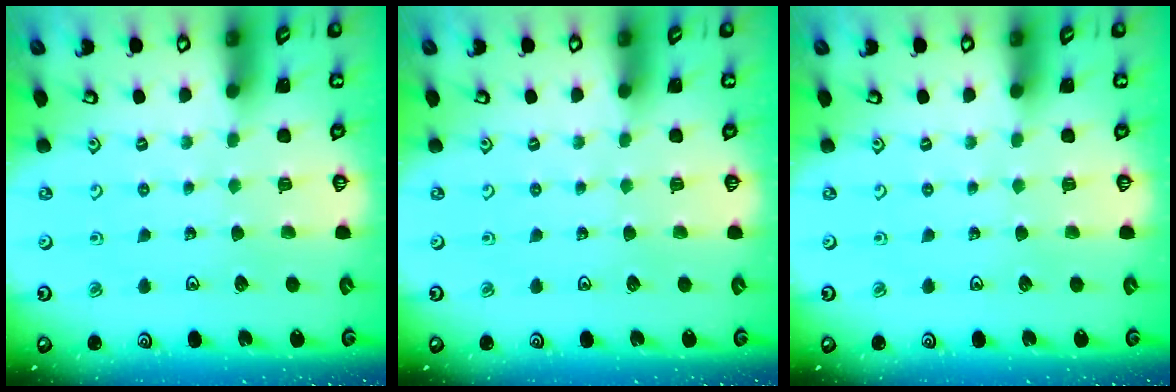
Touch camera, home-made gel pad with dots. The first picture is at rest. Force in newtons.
{"total": 0.0}
{"total": 0.0}